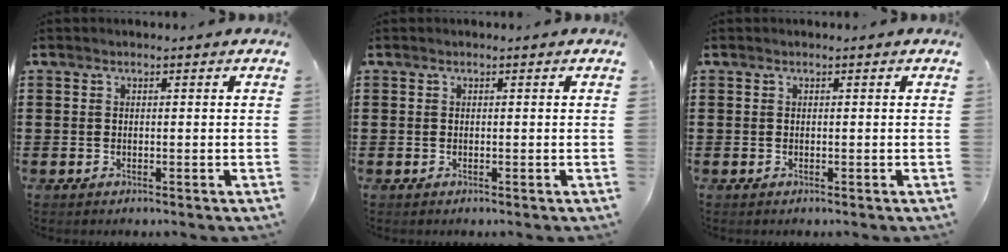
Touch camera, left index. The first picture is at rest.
{"total": 0.0}
{"total": 0.0}